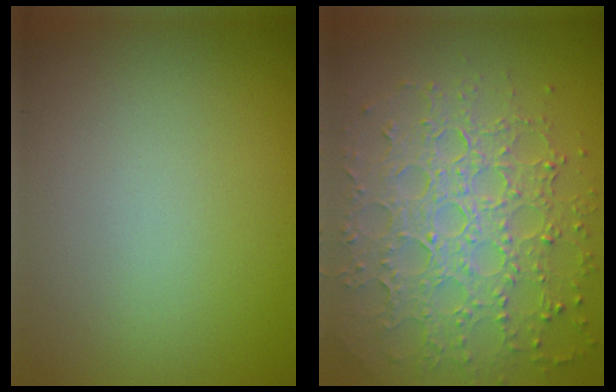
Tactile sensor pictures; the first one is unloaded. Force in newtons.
{"total": 7.6, "press": 5.6, "slide": 5.2}